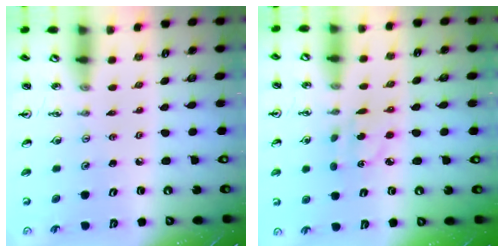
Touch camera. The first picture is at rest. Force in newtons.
{"total": 3.9, "press": 3.8, "slide": 1.0}